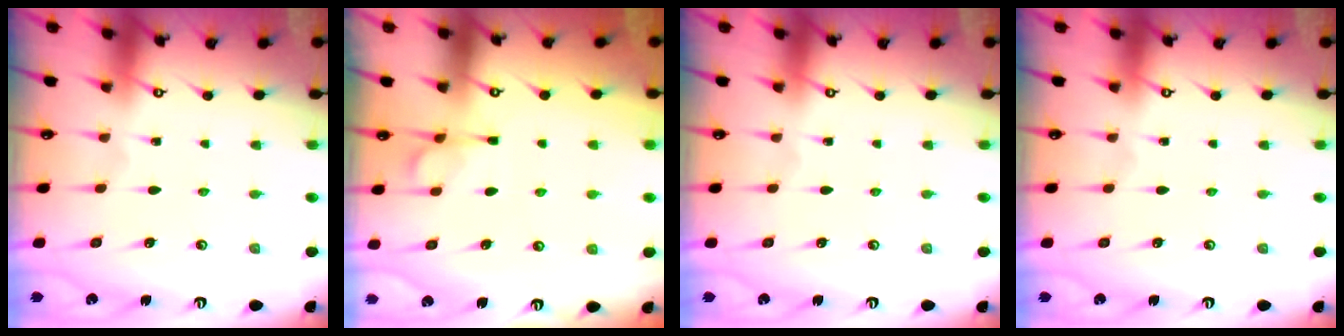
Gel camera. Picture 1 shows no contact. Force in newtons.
{"total": 1.6, "press": 1.0, "slide": 1.3}
{"total": 0.0}
{"total": 0.0}